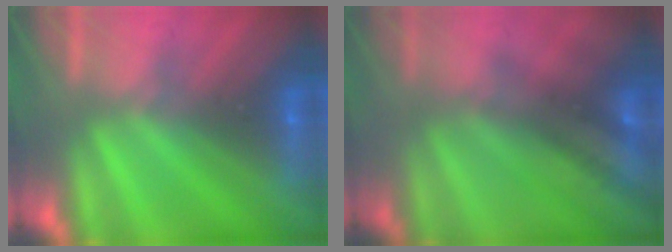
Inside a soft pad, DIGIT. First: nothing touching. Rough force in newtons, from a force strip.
{"total": 2.4}